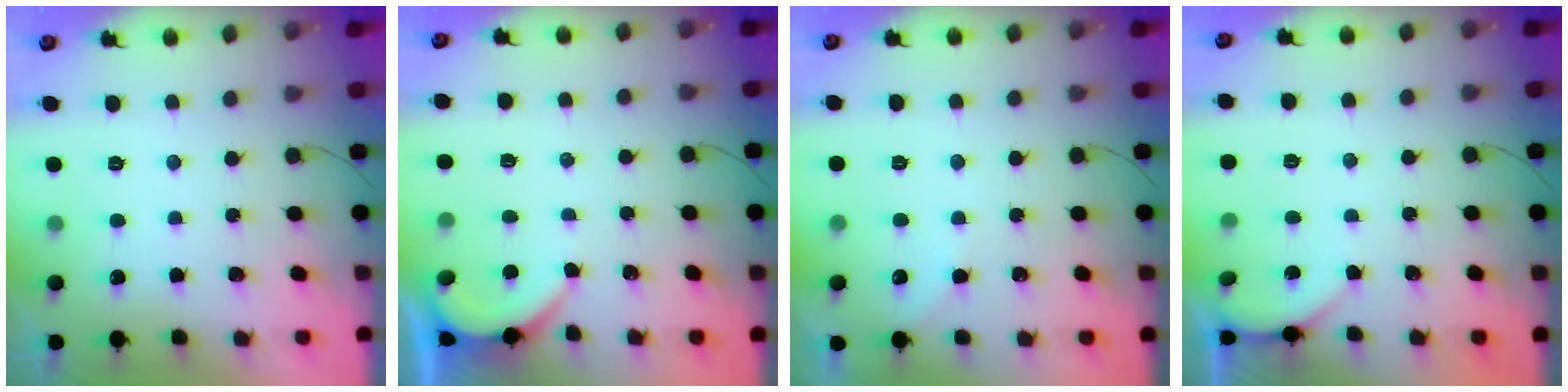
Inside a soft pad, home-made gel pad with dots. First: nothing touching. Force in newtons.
{"total": 1.7, "press": 1.6, "slide": 0.4}
{"total": 3.1, "press": 3.1, "slide": 0.5}
{"total": 1.8, "press": 1.8, "slide": 0.2}